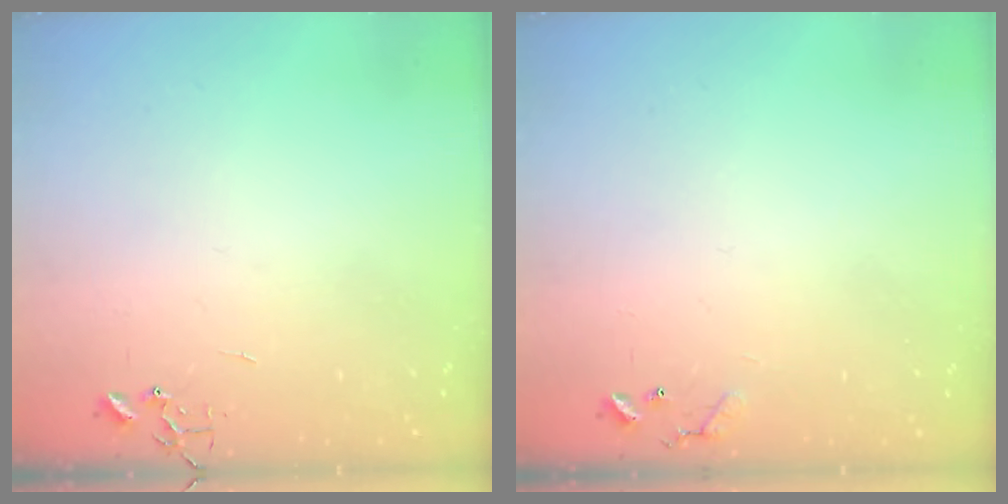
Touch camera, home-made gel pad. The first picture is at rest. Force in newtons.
{"total": 7.7, "press": 7.7, "slide": 0.5}